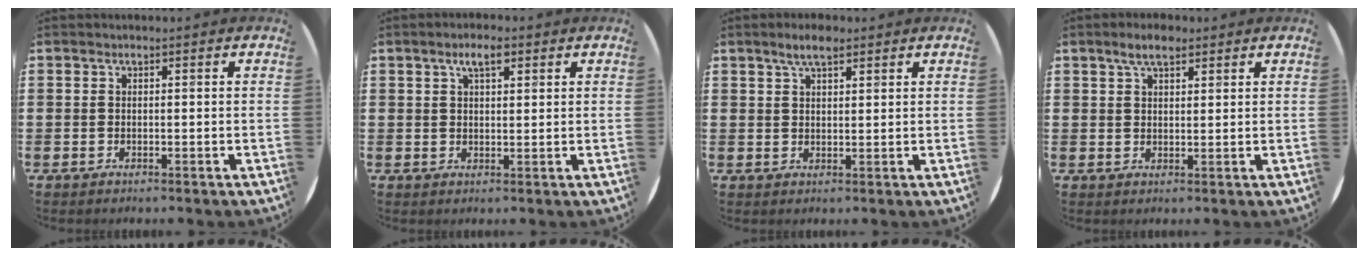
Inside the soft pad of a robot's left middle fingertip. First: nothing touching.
{"total": 3.5, "force": [2.3, 1.2, 2.3], "torque": [-0.041, 0.006, 0.037]}
{"total": 3.6, "force": [2.7, 1.2, 2.0], "torque": [-0.035, 0.005, 0.045]}
{"total": 3.6, "force": [2.7, 1.3, 2.0], "torque": [-0.026, 0.002, 0.045]}